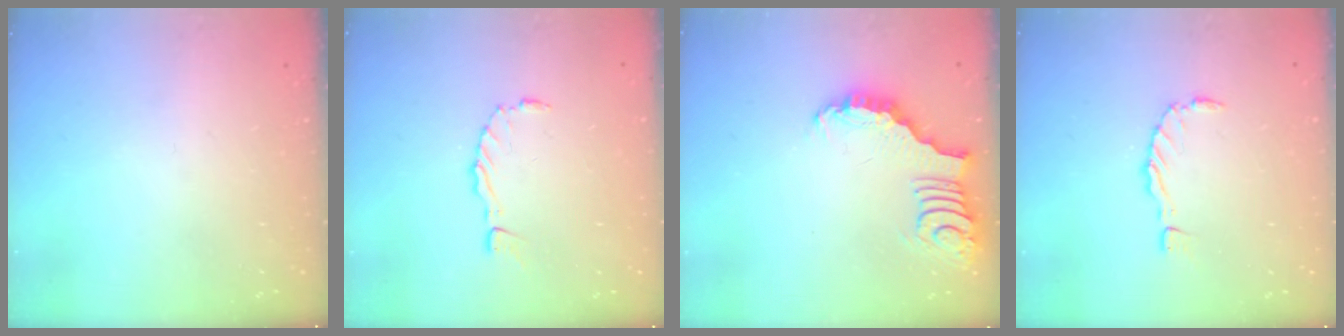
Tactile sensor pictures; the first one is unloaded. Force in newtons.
{"total": 0.0}
{"total": 3.4, "press": 3.4, "slide": 0.5}
{"total": 0.0}